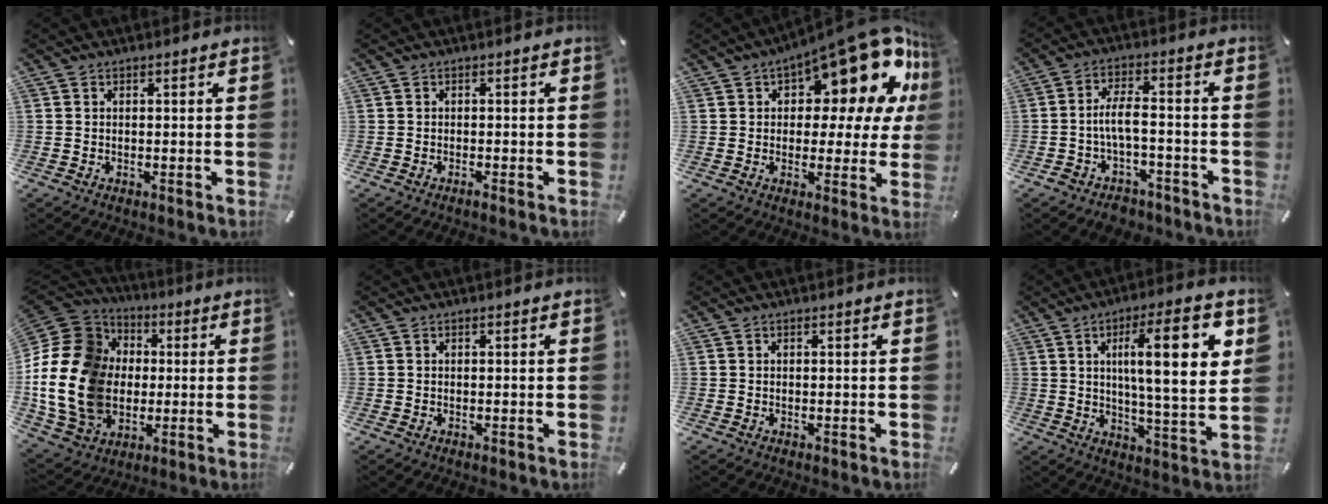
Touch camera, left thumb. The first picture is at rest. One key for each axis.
{"total": 1.1, "fx": -0.7, "fy": 0.3, "fz": 0.9, "tx": -0.018, "ty": -0.002, "tz": -0.012}
{"total": 19.1, "fx": 11.0, "fy": 8.2, "fz": 13.2, "tx": -0.174, "ty": -0.082, "tz": 0.183}
{"total": 6.8, "fx": -2.7, "fy": 3.6, "fz": 5.1, "tx": -0.107, "ty": 0.011, "tz": -0.052}
{"total": 22.5, "fx": -1.8, "fy": 18.2, "fz": 13.2, "tx": -0.283, "ty": 0.017, "tz": -0.028}
{"total": 0.0}
{"total": 0.0}
{"total": 19.3, "fx": 5.8, "fy": 4.6, "fz": 17.8, "tx": -0.270, "ty": -0.012, "tz": 0.076}